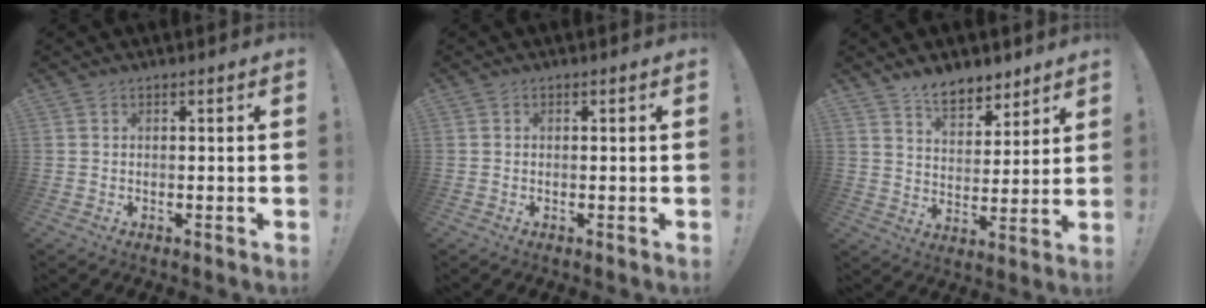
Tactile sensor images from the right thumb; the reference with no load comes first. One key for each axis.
{"total": 0.0}
{"total": 9.2, "fx": 7.3, "fy": 4.4, "fz": 3.5, "tx": -0.055, "ty": -0.049, "tz": 0.139}